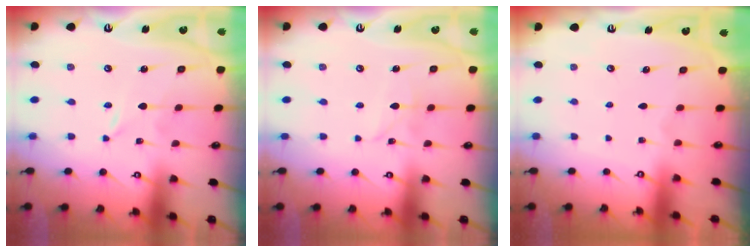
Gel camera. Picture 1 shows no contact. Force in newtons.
{"total": 2.6, "press": 2.6, "slide": 0.3}
{"total": 0.0}